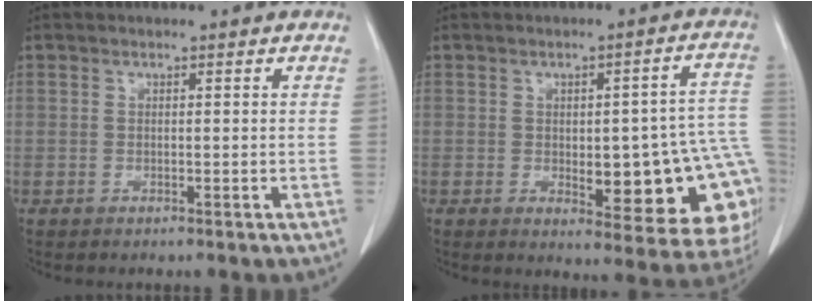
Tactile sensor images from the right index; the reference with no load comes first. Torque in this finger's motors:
{"motor_torque": [0.43, -0.34, 0.22, 0.04]}